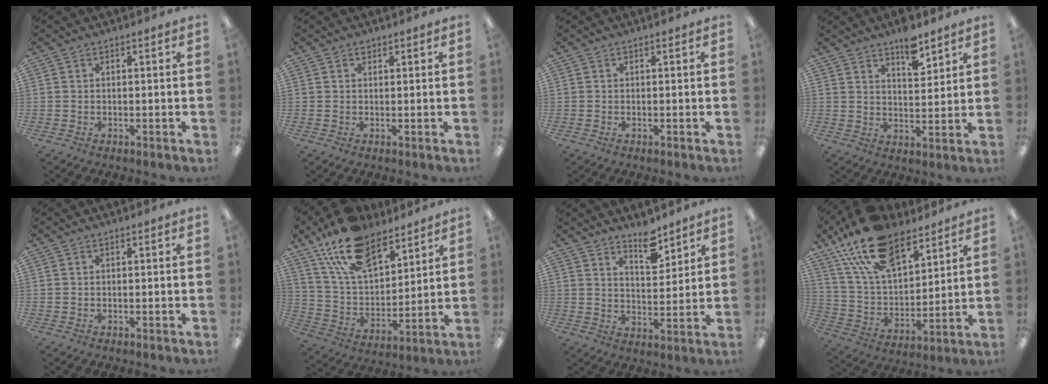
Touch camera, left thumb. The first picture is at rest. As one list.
[{"total": 0.7, "force": [0.6, 0.3, 0.1], "torque": [-0.003, 0.000, 0.012]}, {"total": 0.0}, {"total": 7.1, "force": [5.7, 2.6, 3.5], "torque": [-0.043, -0.036, 0.095]}, {"total": 0.0}, {"total": 18.7, "force": [13.0, 9.2, 9.7], "torque": [-0.186, -0.059, 0.238]}, {"total": 4.8, "force": [4.2, 1.4, 1.9], "torque": [-0.015, -0.034, 0.070]}, {"total": 20.6, "force": [14.0, 10.0, 11.3], "torque": [-0.220, -0.061, 0.255]}]